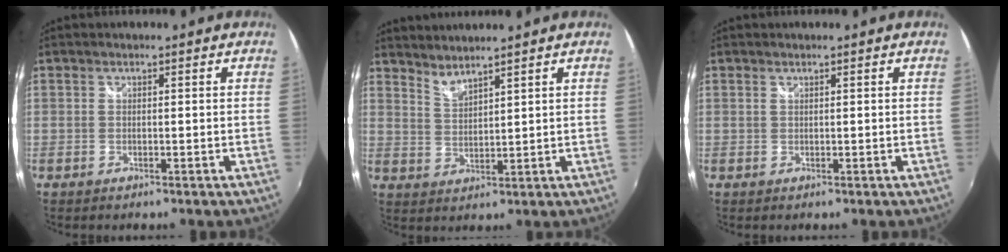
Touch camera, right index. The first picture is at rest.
{"total": 3.7, "force": [3.6, 0.0, 1.1], "torque": [-0.020, -0.003, 0.066]}
{"total": 0.0}